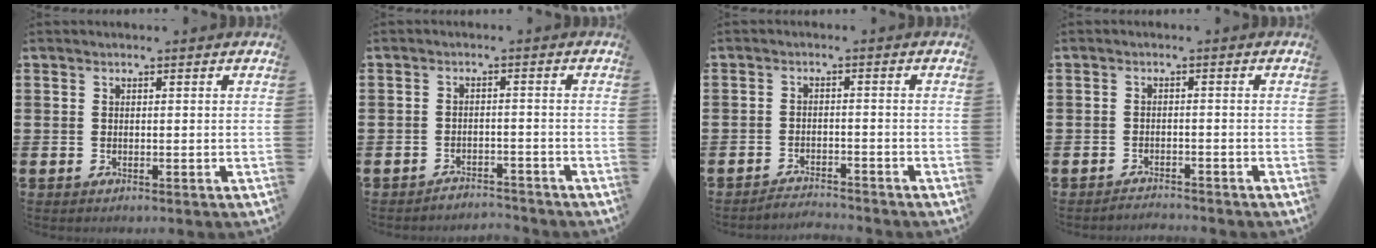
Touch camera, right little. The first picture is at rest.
{"total": 2.2, "force": [-2.2, 0.0, -0.2], "torque": [-0.003, 0.004, -0.048]}
{"total": 2.2, "force": [-2.2, -0.1, -0.2], "torque": [-0.003, 0.004, -0.048]}
{"total": 1.6, "force": [-1.5, -0.1, -0.2], "torque": [-0.001, 0.004, -0.033]}